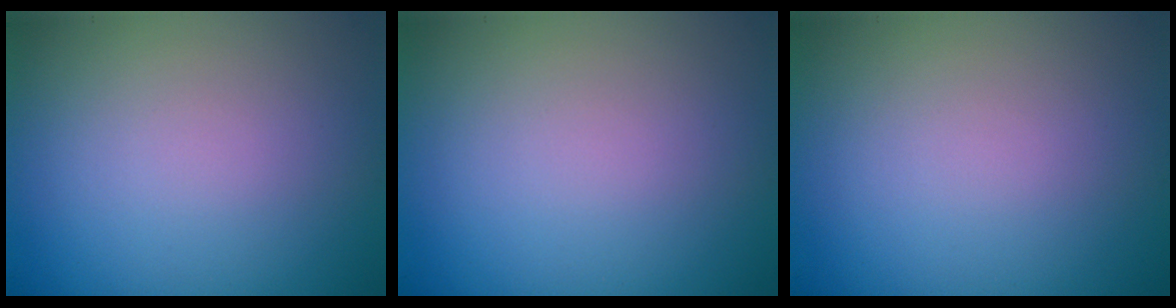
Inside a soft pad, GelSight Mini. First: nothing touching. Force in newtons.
{"total": 0.0}
{"total": 0.0}